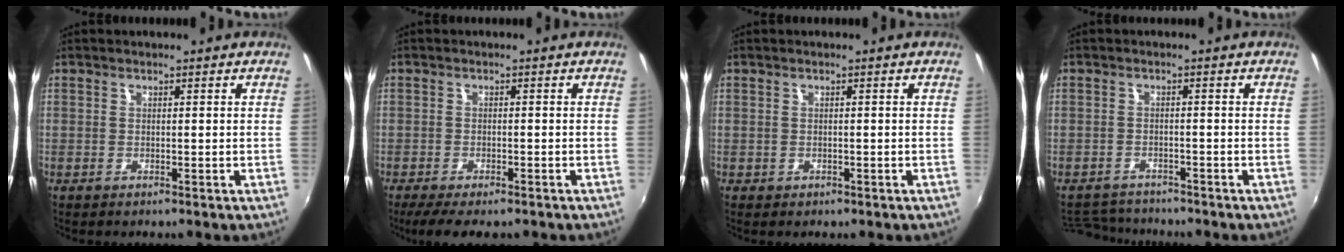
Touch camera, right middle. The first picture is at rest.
{"total": 6.0, "force": [-4.7, 1.6, 3.5], "torque": [-0.082, -0.023, -0.076]}
{"total": 0.6, "force": [-0.2, 0.6, 0.1], "torque": [-0.001, 0.000, 0.000]}
{"total": 5.9, "force": [-5.6, 1.7, 0.8], "torque": [-0.033, 0.003, -0.091]}